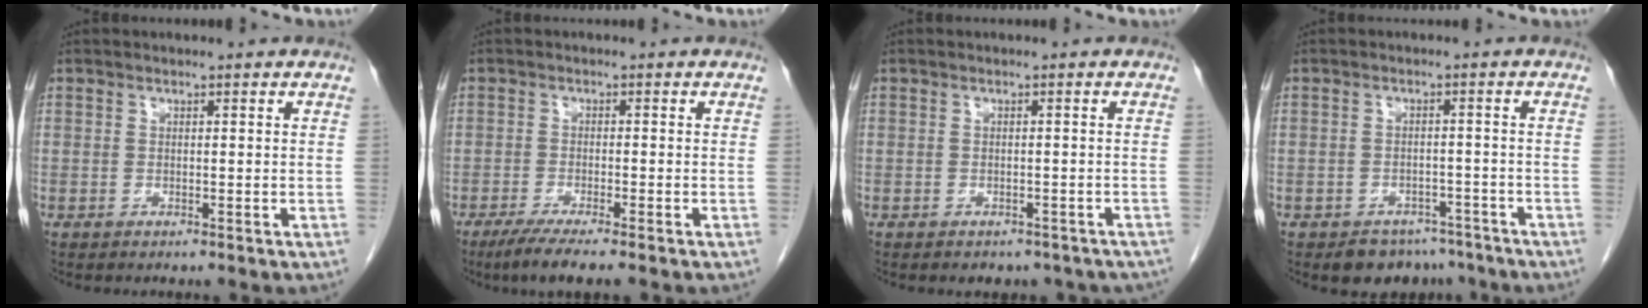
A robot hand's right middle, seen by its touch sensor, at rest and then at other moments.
{"total": 5.6, "force": [-4.1, -0.1, 3.8], "torque": [-0.061, -0.014, -0.068]}
{"total": 5.9, "force": [-5.0, 2.9, 1.4], "torque": [-0.006, 0.003, -0.048]}
{"total": 5.7, "force": [-4.6, 3.3, 0.6], "torque": [0.010, 0.010, -0.062]}